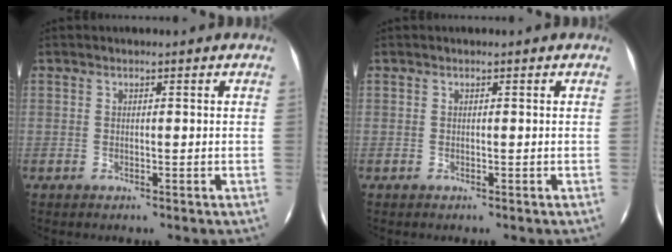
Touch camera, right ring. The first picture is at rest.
{"total": 0.0}